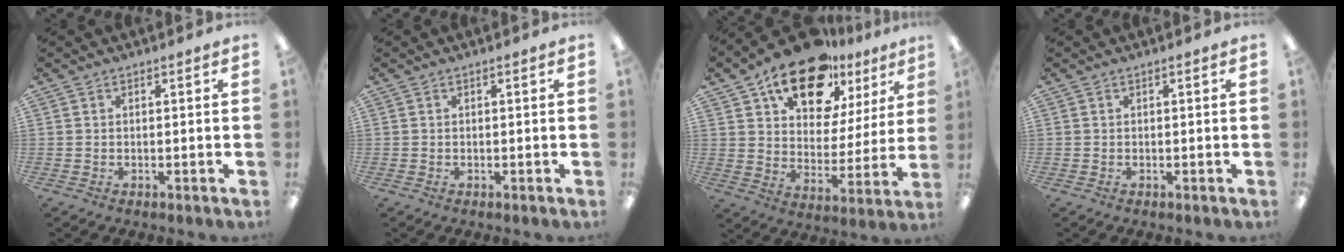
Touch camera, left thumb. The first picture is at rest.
{"total": 0.0}
{"total": 19.3, "force": [13.9, 9.4, 9.5], "torque": [-0.154, -0.083, 0.242]}
{"total": 0.0}